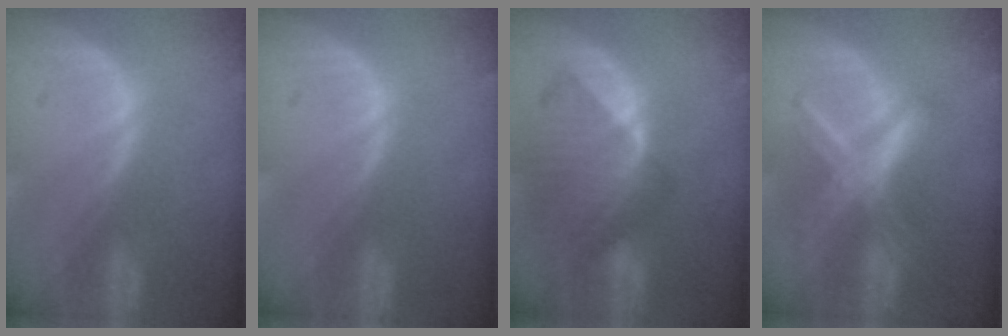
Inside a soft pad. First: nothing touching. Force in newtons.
{"total": 0.0}
{"total": 9.4, "press": 8.4, "slide": 4.2}
{"total": 7.3, "press": 7.3, "slide": 0.5}